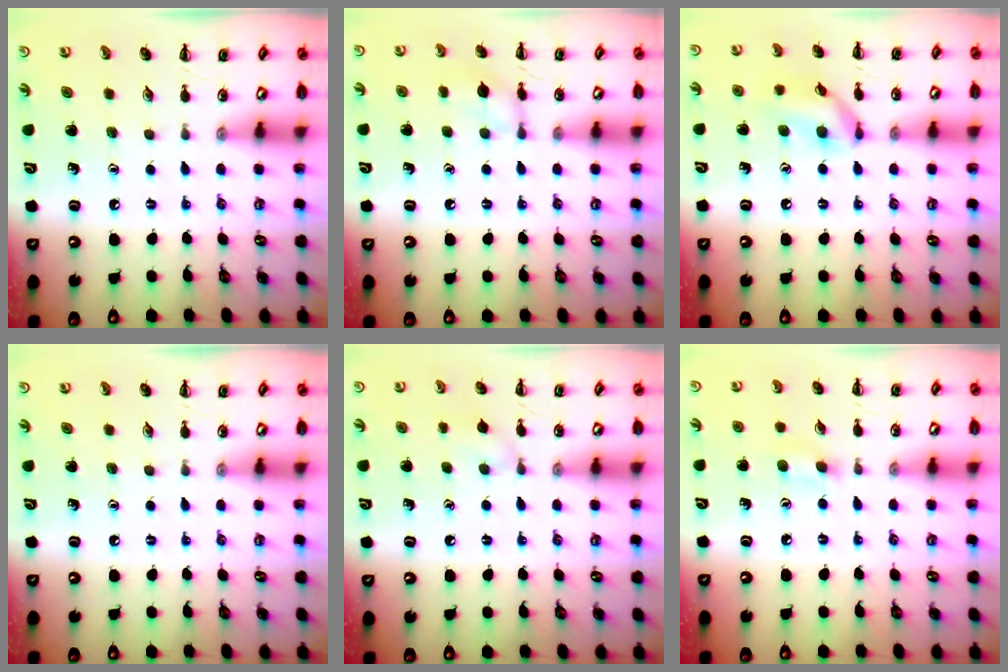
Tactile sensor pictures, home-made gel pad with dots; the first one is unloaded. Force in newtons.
{"total": 7.2, "press": 7.1, "slide": 1.1}
{"total": 11.1, "press": 10.9, "slide": 1.6}
{"total": 0.0}
{"total": 6.7, "press": 6.3, "slide": 2.3}
{"total": 5.2, "press": 4.9, "slide": 1.7}